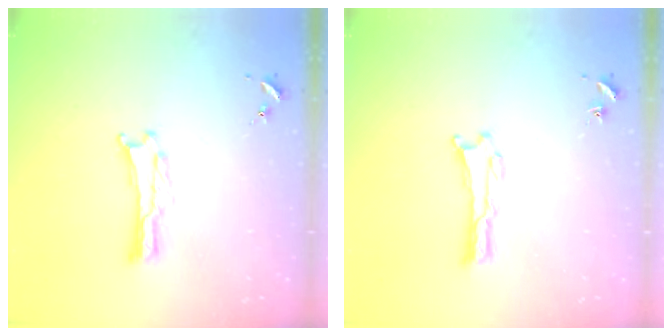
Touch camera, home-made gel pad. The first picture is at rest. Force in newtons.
{"total": 0.0}